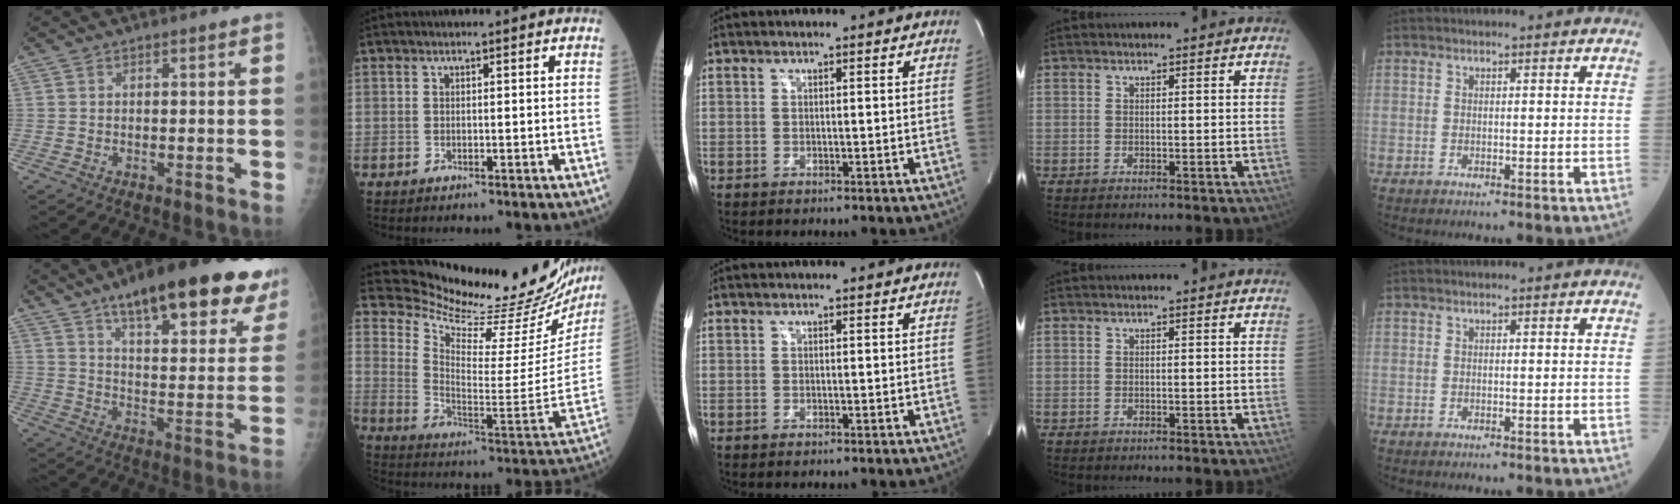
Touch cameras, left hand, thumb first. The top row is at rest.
{"thumb": {"total": 27.0, "force": [18.3, 8.1, 18.1], "torque": [-0.217, -0.050, 0.250]}, "index": {"total": 25.8, "force": [24.2, 4.3, 7.8], "torque": [-0.133, -0.111, 0.318]}}